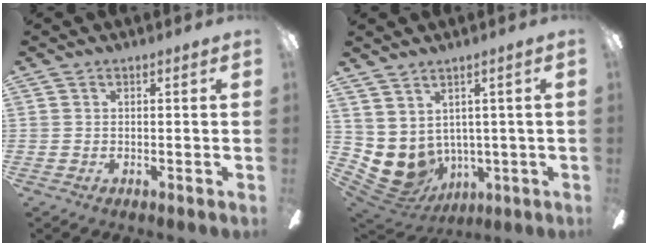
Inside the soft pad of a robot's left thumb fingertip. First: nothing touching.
{"total": 5.8, "force": [0.6, 5.4, 2.2], "torque": [-0.072, -0.024, 0.021]}